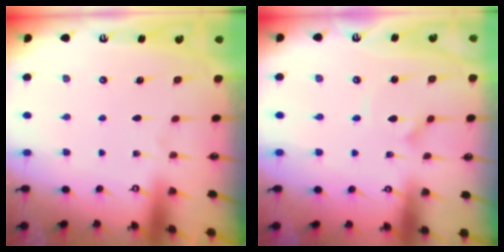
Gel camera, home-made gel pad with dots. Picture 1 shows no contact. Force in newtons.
{"total": 2.9, "press": 2.9, "slide": 0.2}